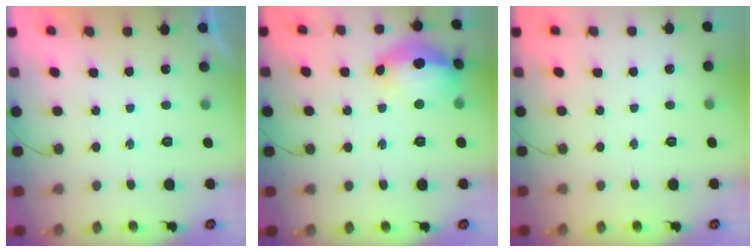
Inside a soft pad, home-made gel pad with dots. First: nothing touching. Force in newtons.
{"total": 23.0, "press": 19.6, "slide": 12.0}
{"total": 0.0}